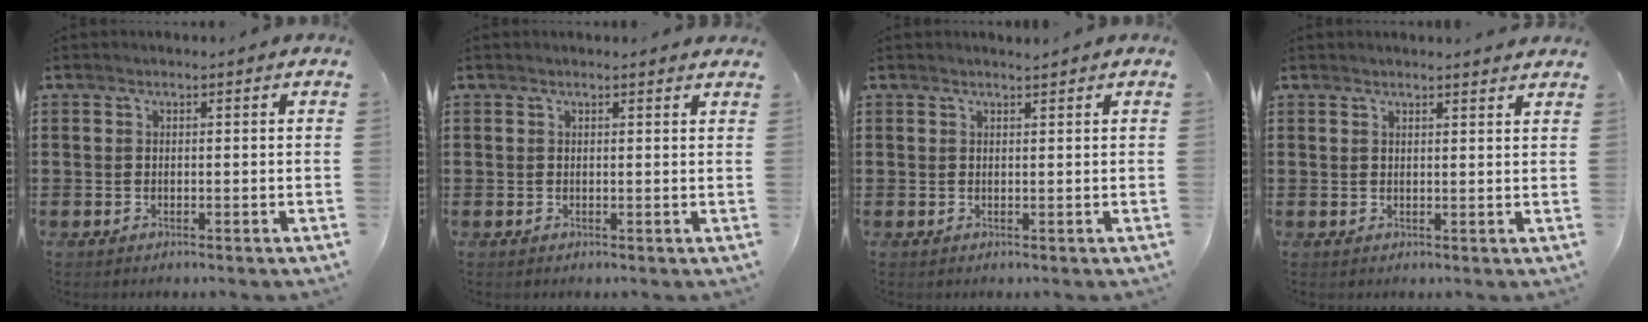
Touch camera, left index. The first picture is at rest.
{"total": 0.7, "force": [0.6, 0.0, 0.4], "torque": [-0.001, -0.005, 0.010]}
{"total": 0.9, "force": [0.9, -0.1, 0.2], "torque": [-0.006, -0.003, 0.018]}
{"total": 1.6, "force": [1.6, 0.0, 0.4], "torque": [-0.012, 0.001, 0.031]}